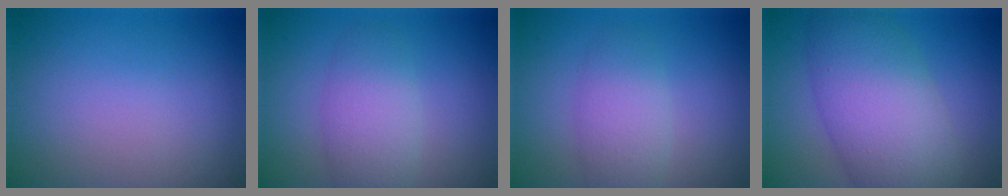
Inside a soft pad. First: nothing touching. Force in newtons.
{"total": 2.7, "press": 2.7, "slide": 0.3}
{"total": 3.5, "press": 3.5, "slide": 0.3}
{"total": 9.1, "press": 9.1, "slide": 0.5}